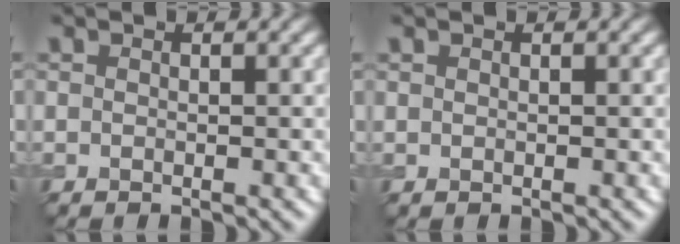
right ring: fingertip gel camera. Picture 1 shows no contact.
{"total": 0.0}